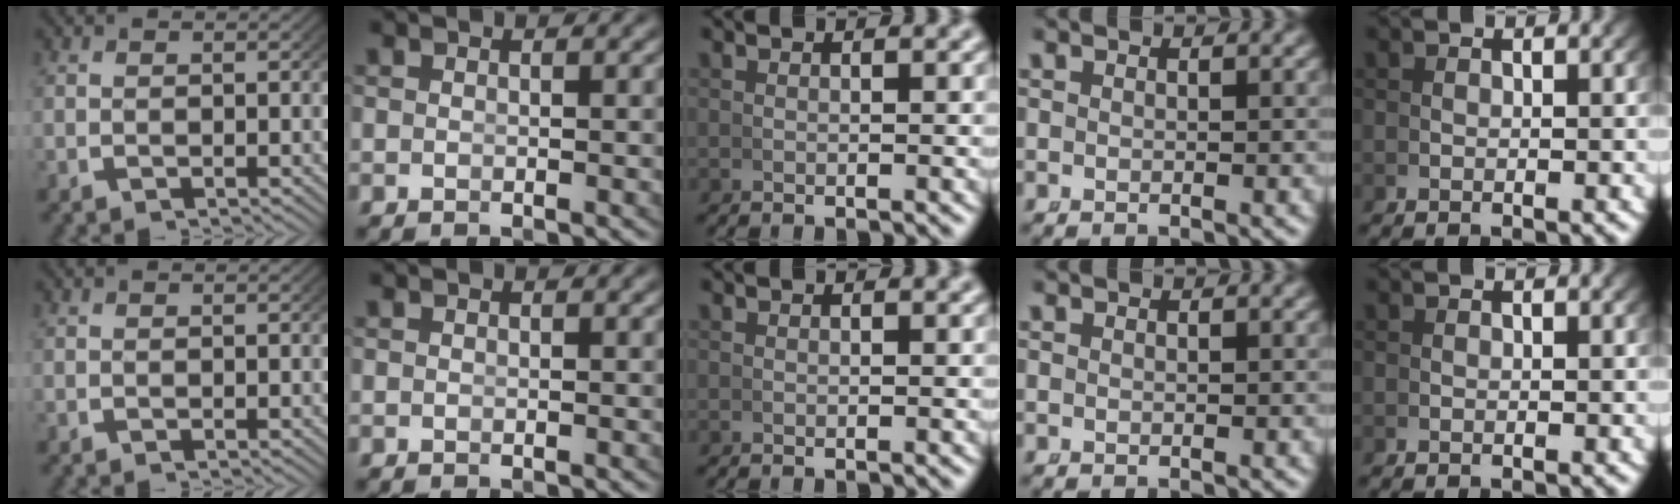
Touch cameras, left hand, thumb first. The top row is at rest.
{}